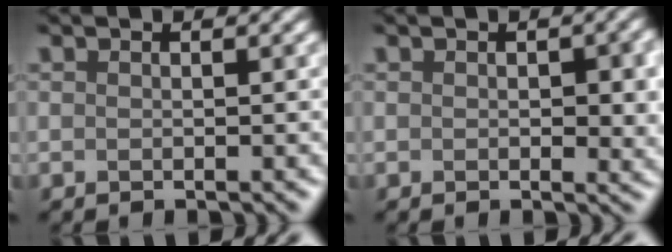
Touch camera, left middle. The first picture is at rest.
{"total": 2.2, "force": [0.0, 0.4, 2.2], "torque": [-0.047, 0.004, 0.014]}